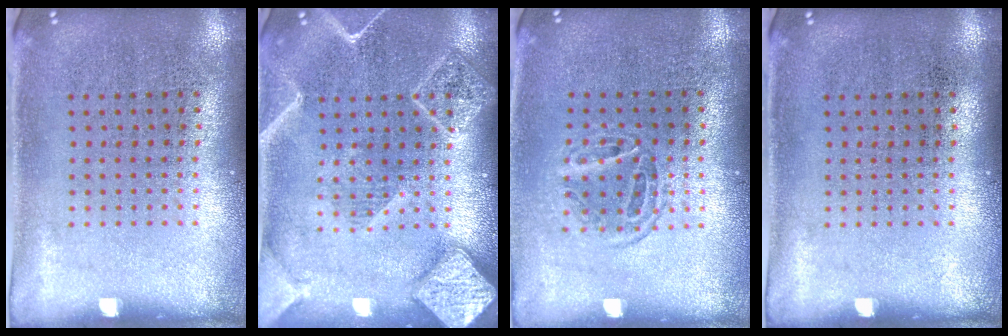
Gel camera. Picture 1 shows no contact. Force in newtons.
{"total": 3.9, "press": 3.9, "slide": 0.4}
{"total": 1.2, "press": 1.0, "slide": 0.5}
{"total": 0.0}